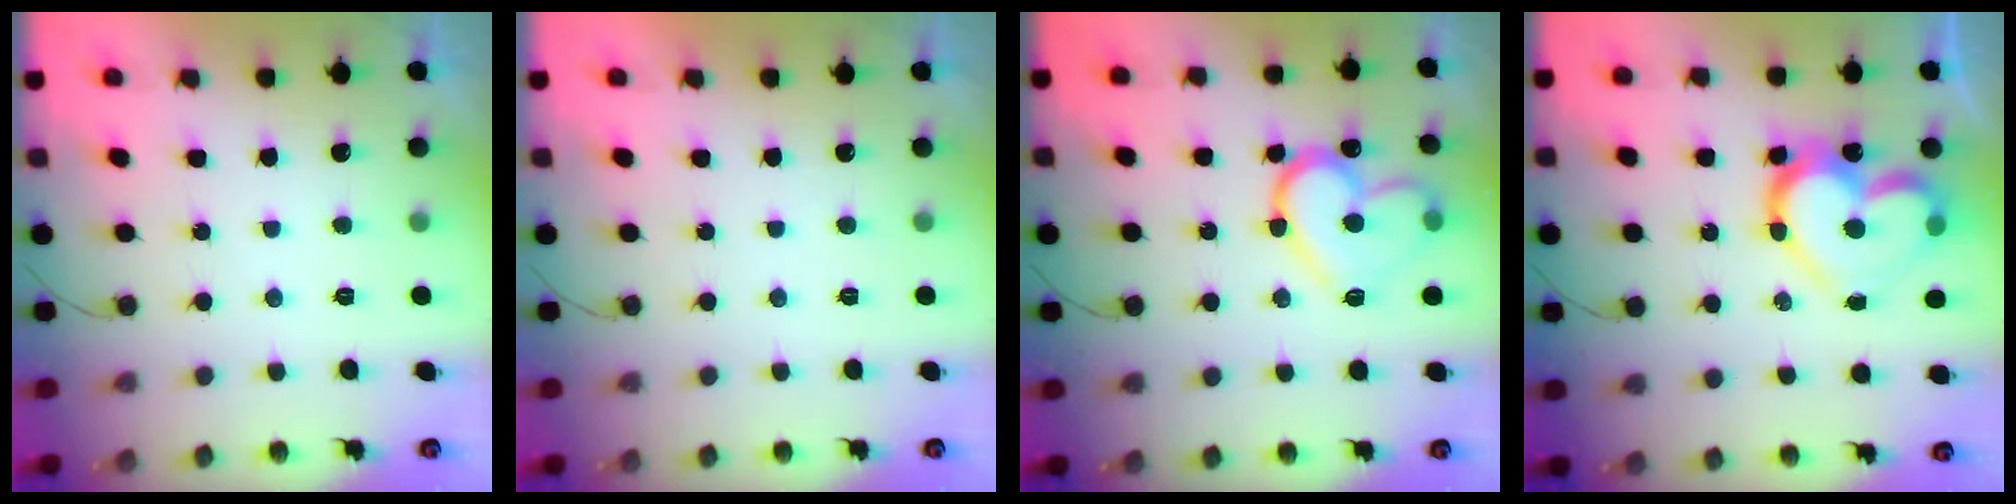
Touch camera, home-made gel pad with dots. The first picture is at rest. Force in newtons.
{"total": 1.7, "press": 1.7, "slide": 0.1}
{"total": 16.4, "press": 16.3, "slide": 1.9}
{"total": 18.1, "press": 18.0, "slide": 2.1}